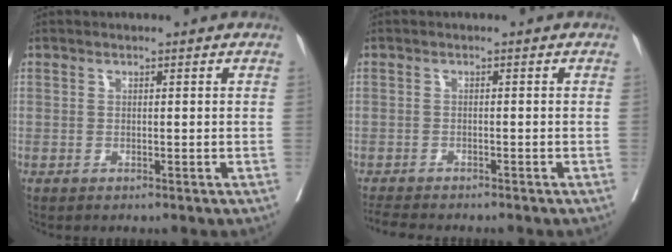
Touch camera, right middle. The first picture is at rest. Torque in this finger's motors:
{"motor_torque": [0.09, -0.12, 0.01, 0.00]}